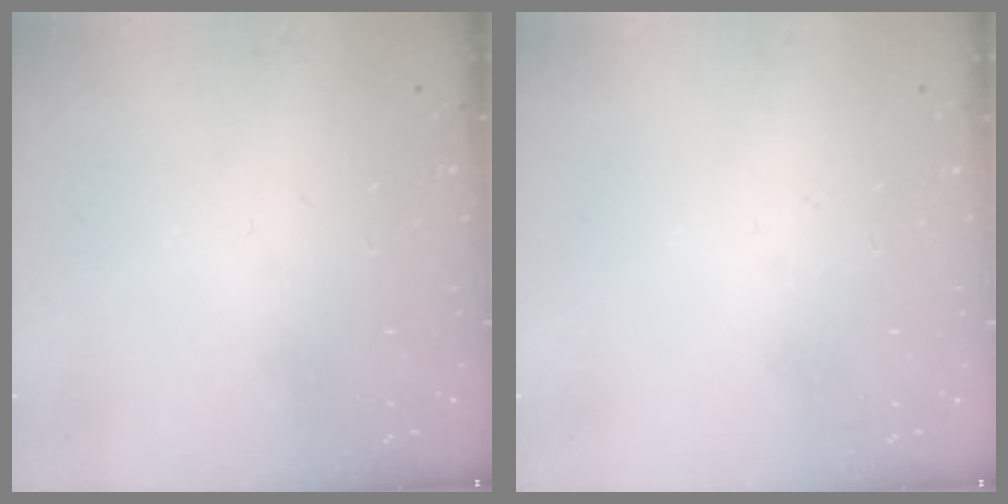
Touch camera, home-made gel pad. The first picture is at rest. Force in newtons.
{"total": 0.0}